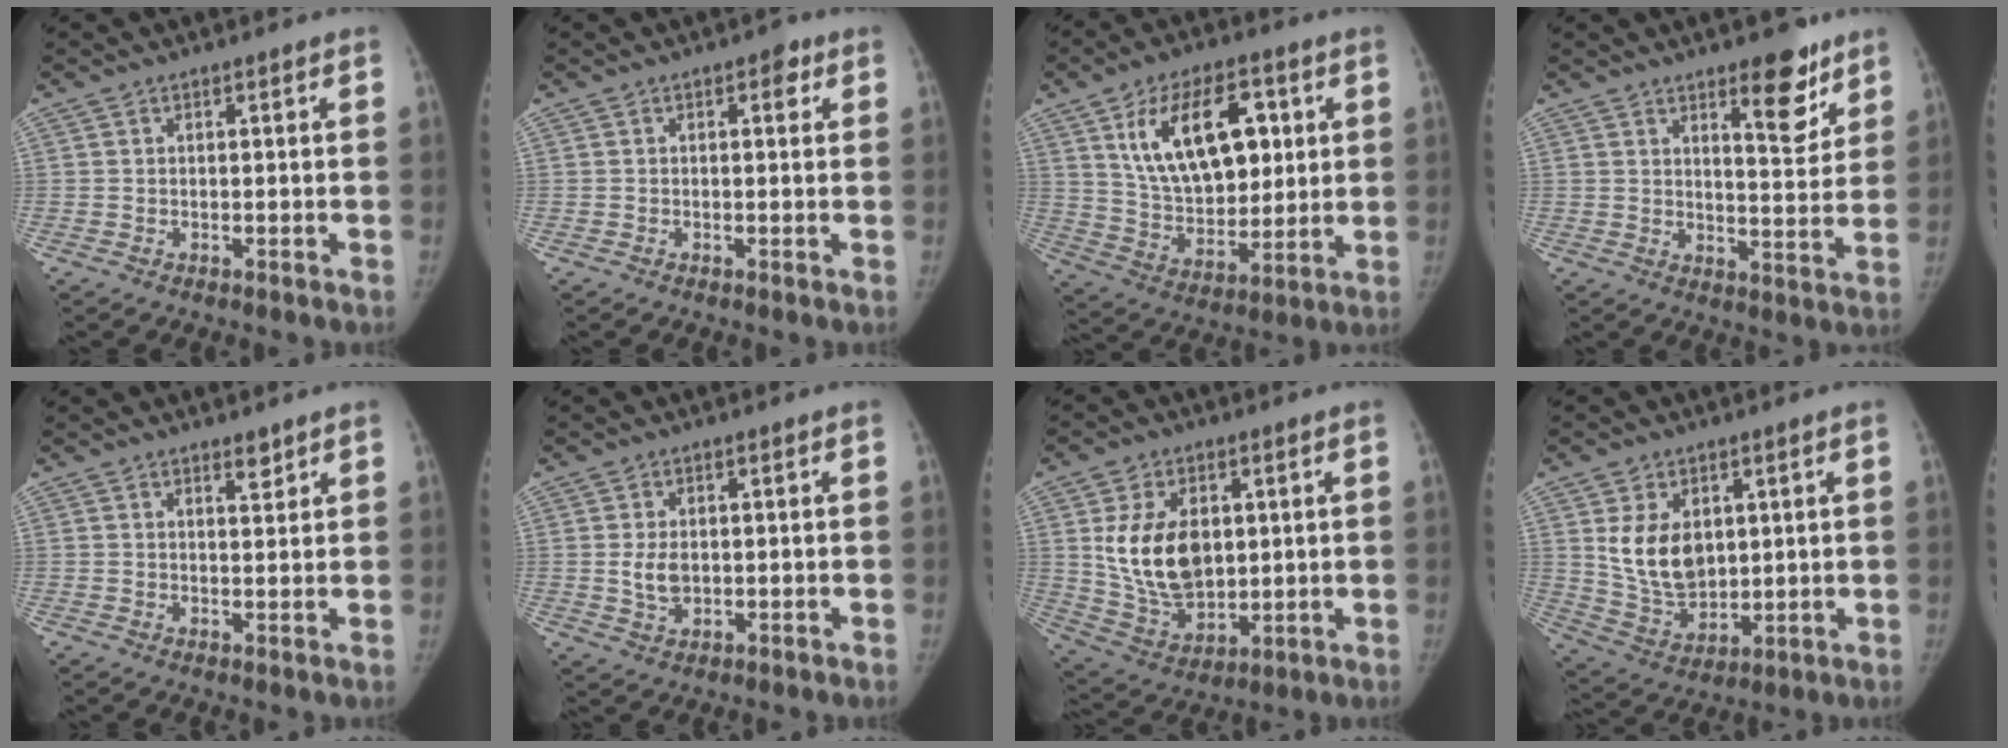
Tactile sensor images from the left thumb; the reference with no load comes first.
{"total": 2.0, "force": [0.8, 1.2, 1.4], "torque": [-0.005, 0.002, 0.006]}
{"total": 19.0, "force": [6.4, 10.9, 14.2], "torque": [-0.190, -0.023, 0.120]}
{"total": 9.8, "force": [6.4, 3.4, 6.7], "torque": [-0.063, -0.045, 0.093]}
{"total": 2.2, "force": [1.7, 0.8, 1.1], "torque": [-0.007, -0.013, 0.028]}
{"total": 4.1, "force": [0.2, 2.7, 3.1], "torque": [-0.051, -0.006, 0.010]}
{"total": 15.2, "force": [2.7, 10.1, 11.1], "torque": [-0.162, -0.020, 0.066]}
{"total": 11.7, "force": [3.0, 8.0, 7.9], "torque": [-0.107, -0.024, 0.076]}